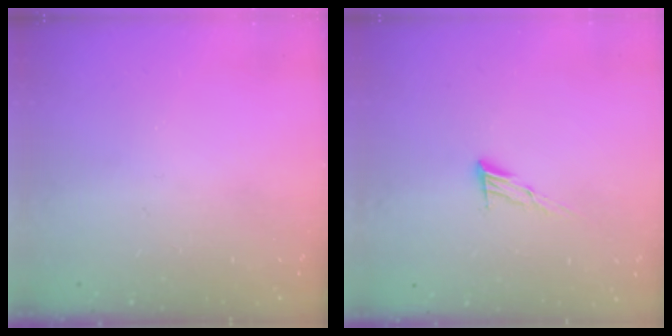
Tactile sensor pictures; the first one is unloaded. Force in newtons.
{"total": 7.2, "press": 7.1, "slide": 1.2}